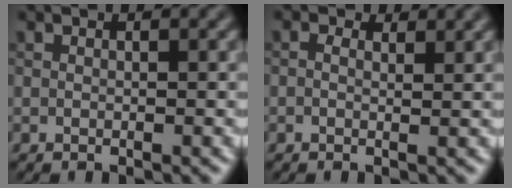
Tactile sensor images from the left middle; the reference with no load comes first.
{"total": 2.4, "force": [1.3, 1.2, 1.5], "torque": [-0.024, -0.002, 0.002]}